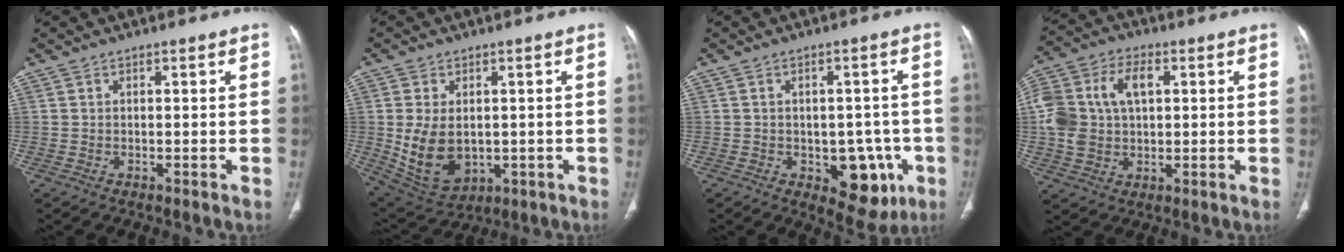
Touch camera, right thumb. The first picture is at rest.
{"total": 11.5, "force": [-0.5, 7.9, 8.4], "torque": [-0.142, -0.008, 0.018]}
{"total": 10.2, "force": [-3.4, 6.3, 7.3], "torque": [-0.044, 0.009, -0.032]}
{"total": 14.5, "force": [2.4, 9.7, 10.5], "torque": [-0.215, 0.019, 0.043]}